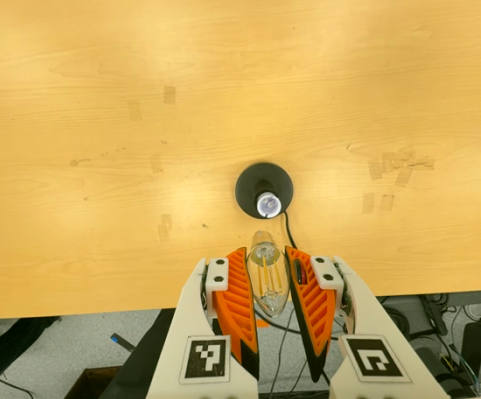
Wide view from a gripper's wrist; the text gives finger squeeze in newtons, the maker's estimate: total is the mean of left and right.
{"total": 13.8, "left": 14.6, "right": 13.1}